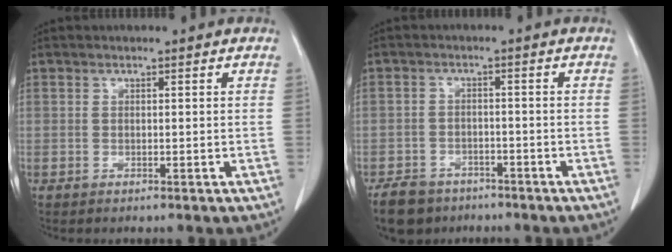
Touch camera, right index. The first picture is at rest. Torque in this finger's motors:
{"motor_torque": [-0.49, -0.12, -1.05, -0.21]}